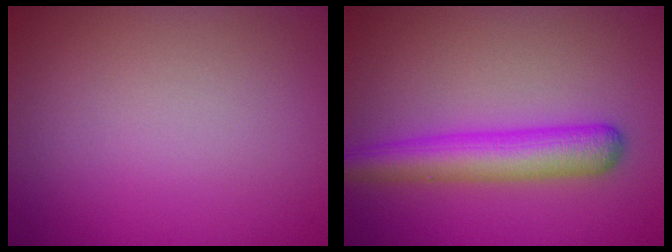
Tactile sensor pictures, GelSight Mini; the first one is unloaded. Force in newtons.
{"total": 4.8, "press": 4.8, "slide": 0.2}